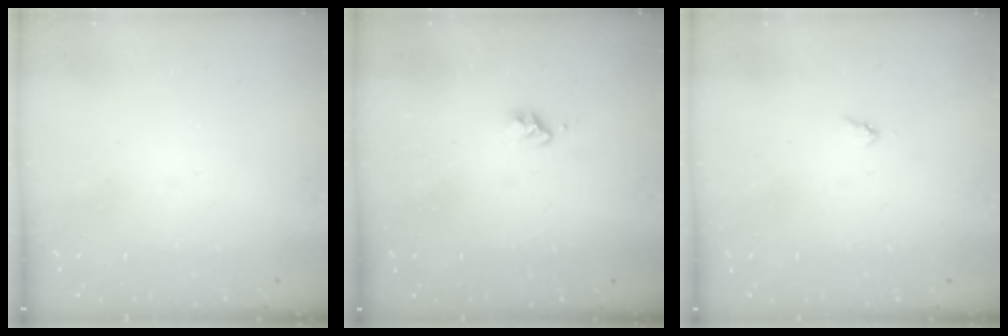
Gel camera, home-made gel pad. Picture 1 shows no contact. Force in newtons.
{"total": 2.7, "press": 2.6, "slide": 0.4}
{"total": 3.0, "press": 3.0, "slide": 0.3}